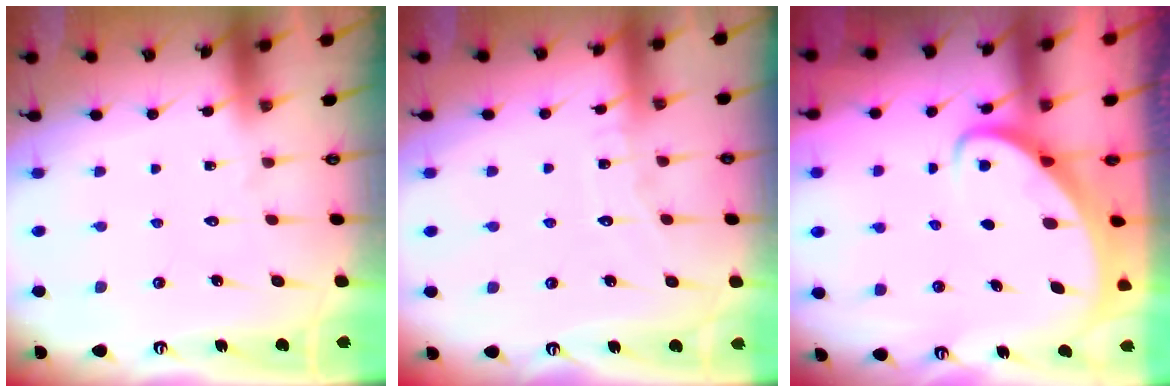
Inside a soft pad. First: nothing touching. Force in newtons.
{"total": 5.4, "press": 5.4, "slide": 0.6}
{"total": 2.8, "press": 2.8, "slide": 0.4}